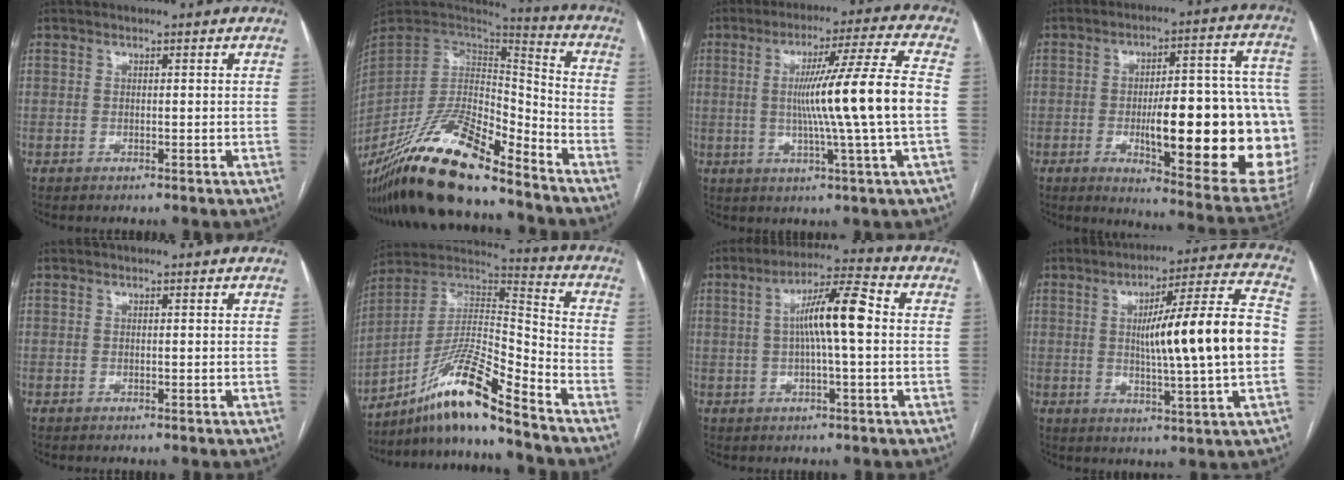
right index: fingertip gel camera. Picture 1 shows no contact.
{"total": 22.3, "force": [-17.0, 4.8, 13.6], "torque": [-0.275, -0.013, -0.309]}
{"total": 14.3, "force": [-0.5, -2.2, 14.1], "torque": [-0.230, 0.001, -0.006]}
{"total": 27.7, "force": [-4.5, 5.8, 26.7], "torque": [-0.274, 0.011, -0.048]}
{"total": 0.0}
{"total": 14.7, "force": [-10.9, 0.2, 9.9], "torque": [-0.184, 0.019, -0.193]}
{"total": 9.3, "force": [0.6, 0.8, 9.3], "torque": [-0.167, 0.020, 0.007]}
{"total": 17.1, "force": [0.0, 0.2, 17.1], "torque": [-0.265, 0.012, -0.001]}